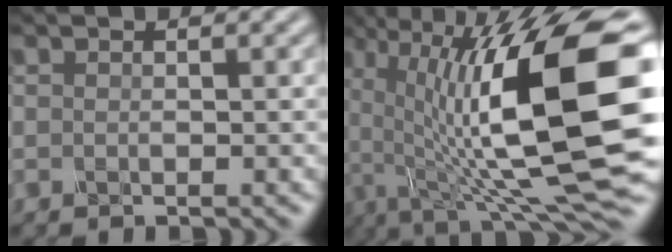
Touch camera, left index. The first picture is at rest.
{"total": 16.8, "force": [-0.1, 5.3, 15.9], "torque": [-0.255, 0.009, 0.002]}